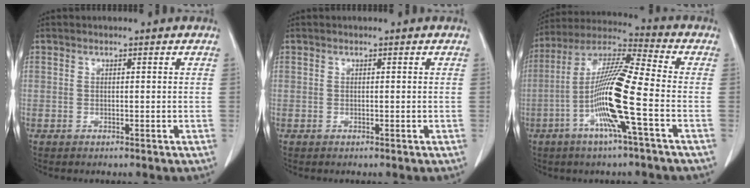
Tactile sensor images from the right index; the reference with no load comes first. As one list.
[{"total": 0.0}, {"total": 14.4, "force": [-4.1, 0.0, 13.8], "torque": [-0.273, -0.001, -0.089]}]